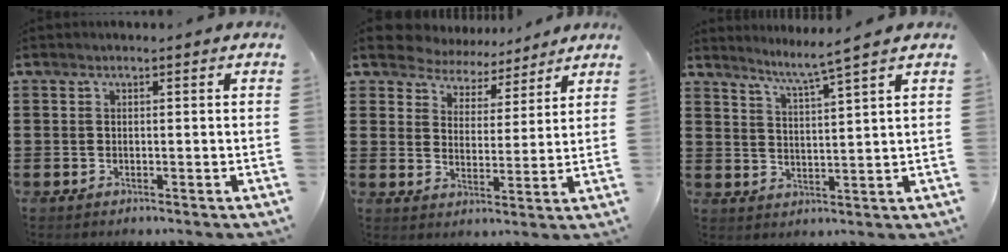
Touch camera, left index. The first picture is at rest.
{"total": 6.0, "force": [5.8, 1.4, -0.2], "torque": [-0.033, -0.037, 0.104]}
{"total": 3.8, "force": [3.3, -1.3, 1.4], "torque": [-0.040, -0.026, 0.050]}